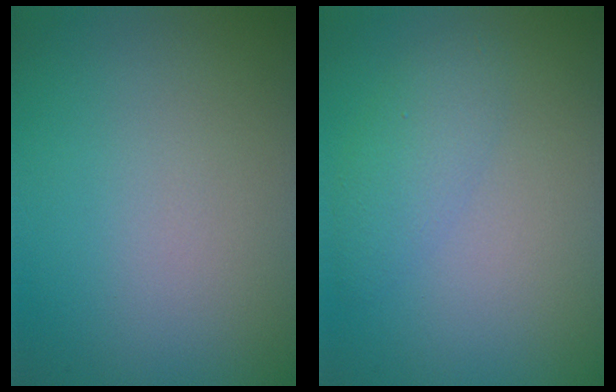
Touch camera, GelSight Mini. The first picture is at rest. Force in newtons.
{"total": 2.2, "press": 2.2, "slide": 0.0}